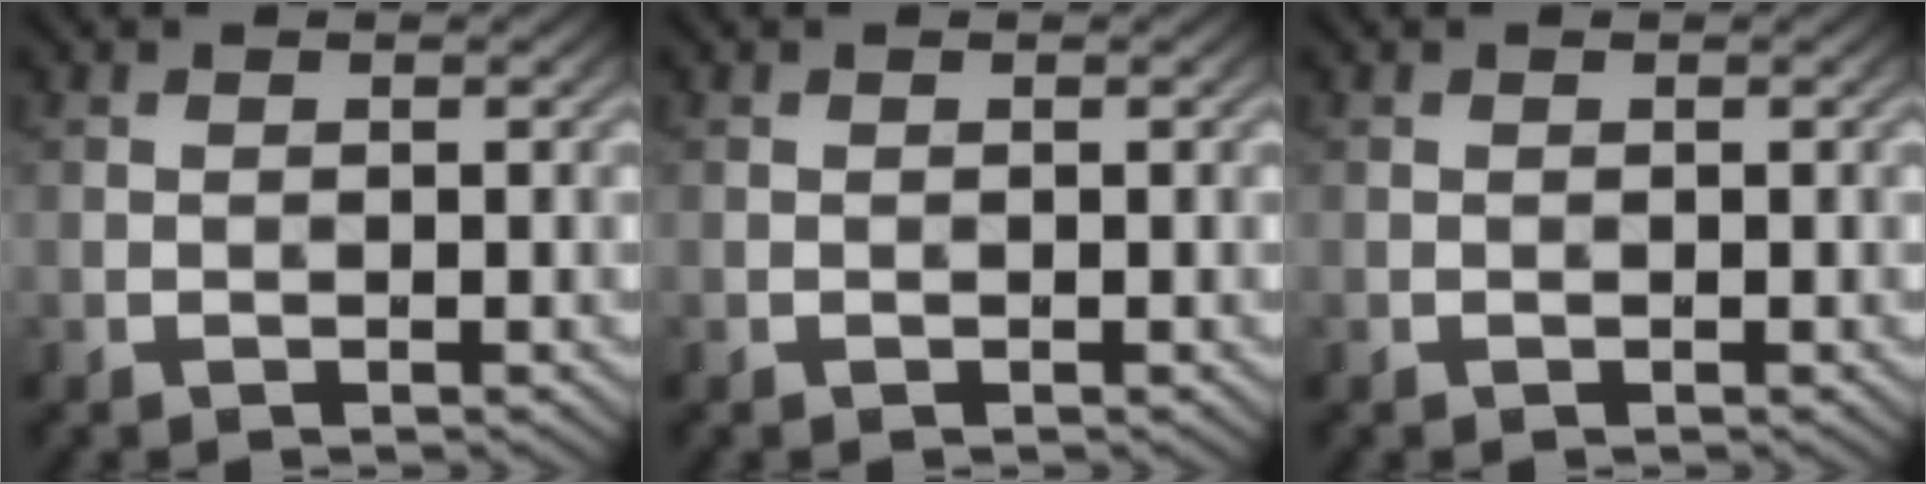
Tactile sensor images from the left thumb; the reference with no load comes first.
{"total": 0.0}
{"total": 0.0}